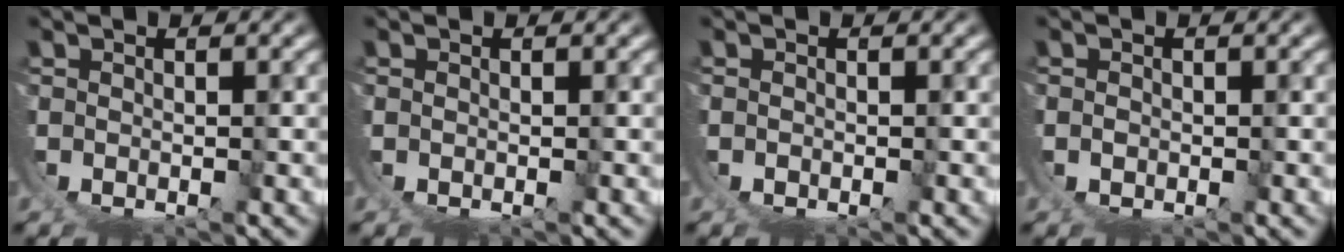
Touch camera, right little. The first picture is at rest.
{"total": 0.0}
{"total": 0.8, "force": [0.1, 0.8, 0.2], "torque": [-0.006, 0.001, 0.000]}
{"total": 1.1, "force": [0.4, 1.0, 0.2], "torque": [-0.007, 0.002, 0.004]}